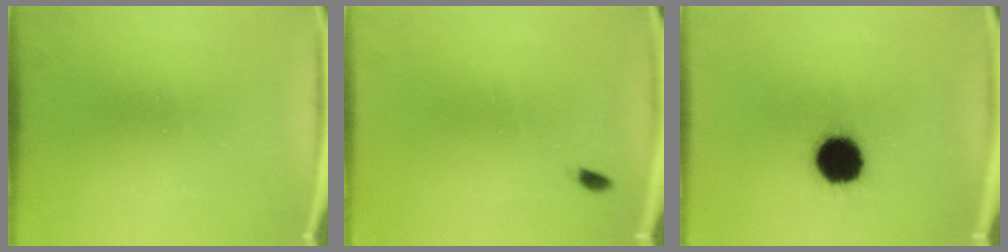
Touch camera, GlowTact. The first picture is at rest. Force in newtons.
{"total": 0.7}
{"total": 13.9}